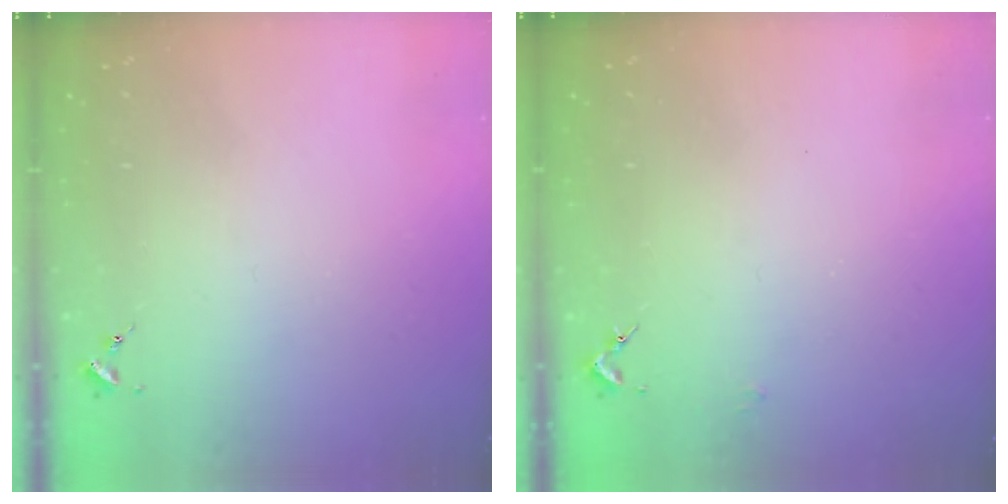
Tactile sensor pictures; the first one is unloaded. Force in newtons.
{"total": 2.1, "press": 2.1, "slide": 0.3}